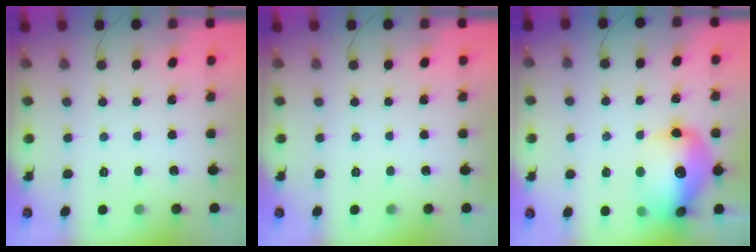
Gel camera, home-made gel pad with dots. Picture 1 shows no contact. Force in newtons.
{"total": 0.0}
{"total": 19.2, "press": 18.9, "slide": 3.1}